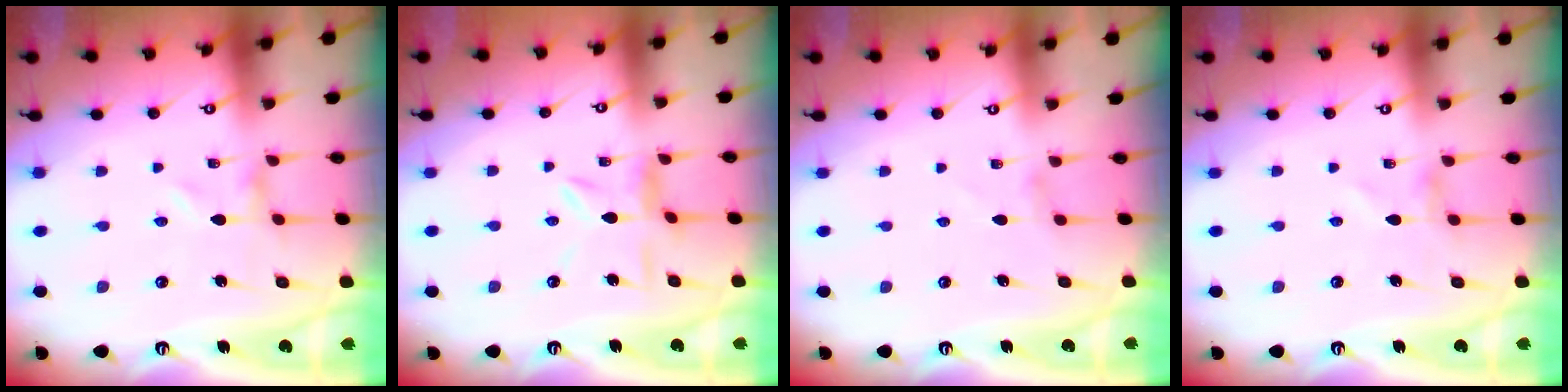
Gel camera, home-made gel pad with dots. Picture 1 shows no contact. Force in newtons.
{"total": 6.1, "press": 6.1, "slide": 0.6}
{"total": 0.0}
{"total": 1.6, "press": 1.6, "slide": 0.2}